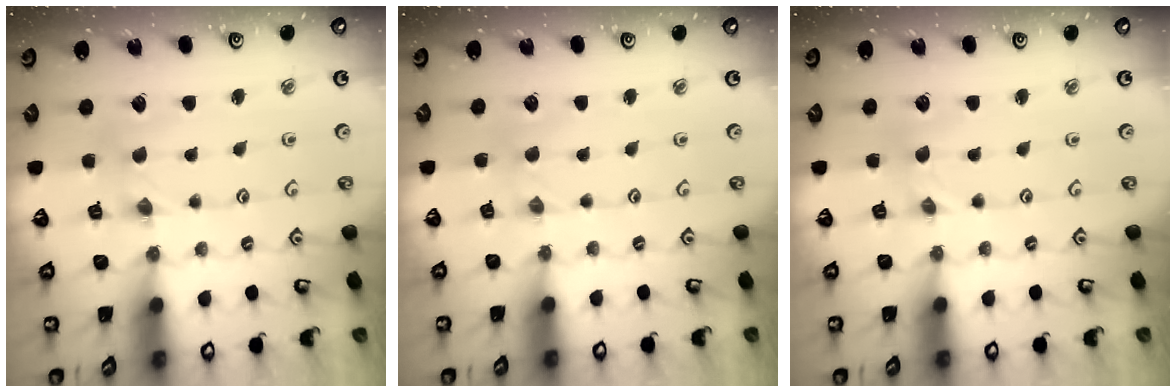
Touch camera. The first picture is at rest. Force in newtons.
{"total": 0.6, "press": 0.6, "slide": 0.1}
{"total": 0.0}